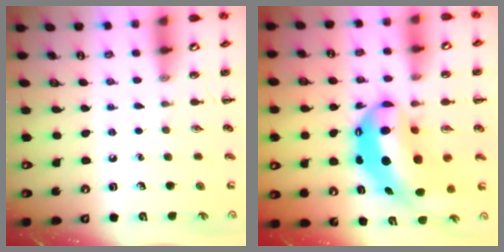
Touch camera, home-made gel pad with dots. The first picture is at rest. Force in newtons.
{"total": 12.1, "press": 11.6, "slide": 3.2}